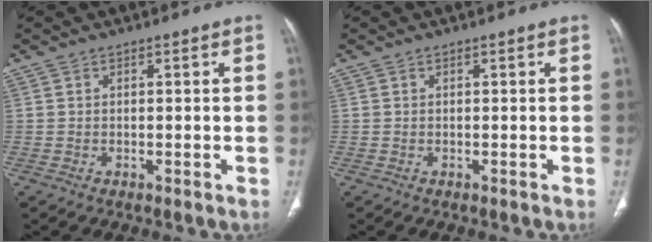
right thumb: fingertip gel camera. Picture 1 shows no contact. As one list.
[{"total": 0.0}]